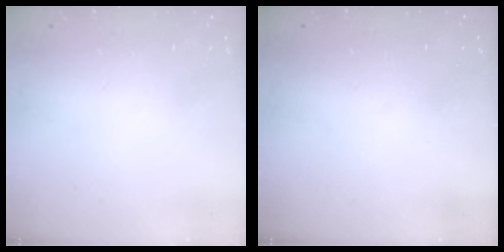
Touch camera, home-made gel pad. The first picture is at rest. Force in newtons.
{"total": 2.9, "press": 2.8, "slide": 0.9}